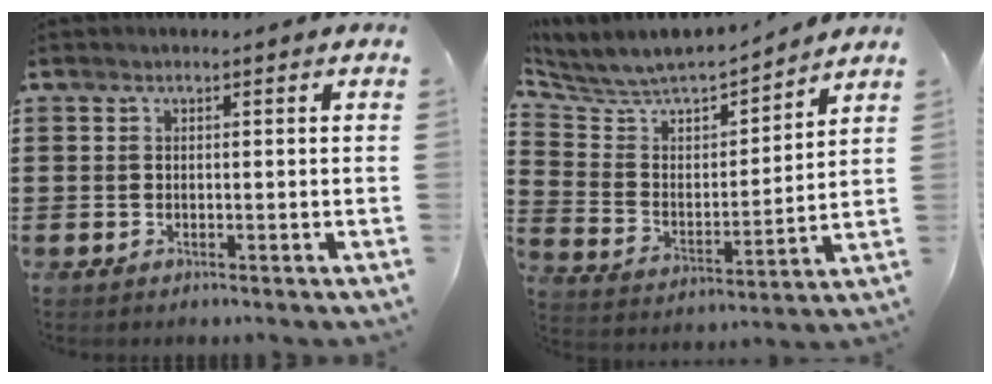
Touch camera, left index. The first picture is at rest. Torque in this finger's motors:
{"motor_torque": [0.17, 0.17, 0.16, 0.08]}